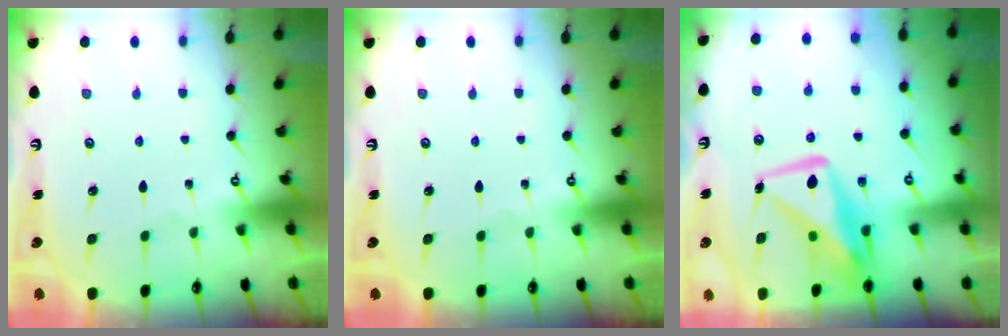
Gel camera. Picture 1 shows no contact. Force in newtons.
{"total": 0.0}
{"total": 12.4, "press": 12.4, "slide": 1.1}